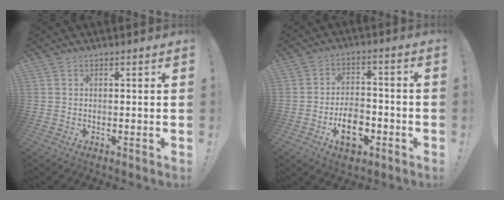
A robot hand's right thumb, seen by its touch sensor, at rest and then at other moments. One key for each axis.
{"total": 10.6, "fx": -4.4, "fy": 6.6, "fz": 7.1, "tx": -0.104, "ty": 0.017, "tz": -0.076}